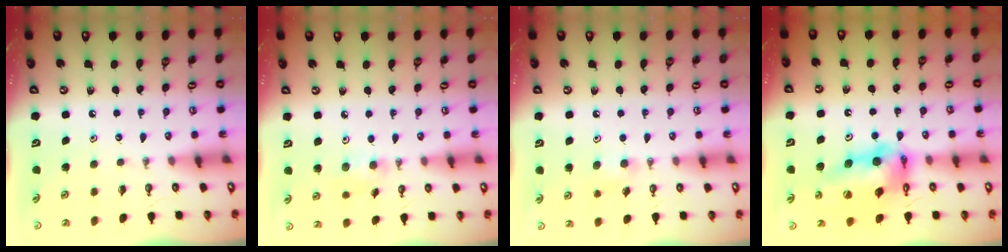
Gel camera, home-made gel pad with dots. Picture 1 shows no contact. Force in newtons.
{"total": 5.2, "press": 5.0, "slide": 1.4}
{"total": 6.7, "press": 6.0, "slide": 2.8}
{"total": 16.2, "press": 16.1, "slide": 1.7}